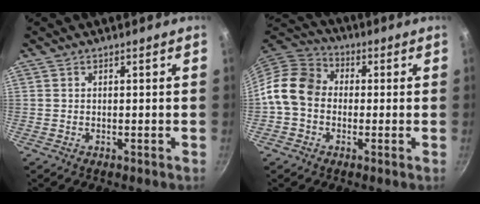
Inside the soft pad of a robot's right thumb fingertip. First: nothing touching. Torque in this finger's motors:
{"motor_torque": [1.63, 1.89, 0.84, -1.06, 0.08]}